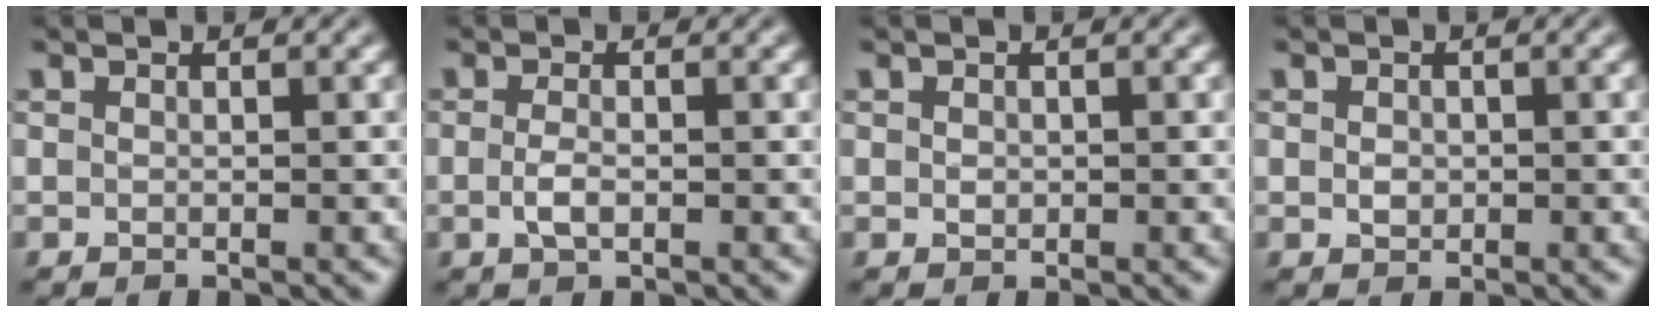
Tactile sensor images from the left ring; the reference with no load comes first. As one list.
[{"total": 1.6, "force": [-0.4, 0.7, 1.4], "torque": [-0.032, -0.003, -0.010]}, {"total": 0.6, "force": [0.1, 0.5, 0.3], "torque": [-0.005, -0.002, 0.001]}, {"total": 1.0, "force": [0.0, 0.9, 0.5], "torque": [-0.010, -0.003, 0.000]}]